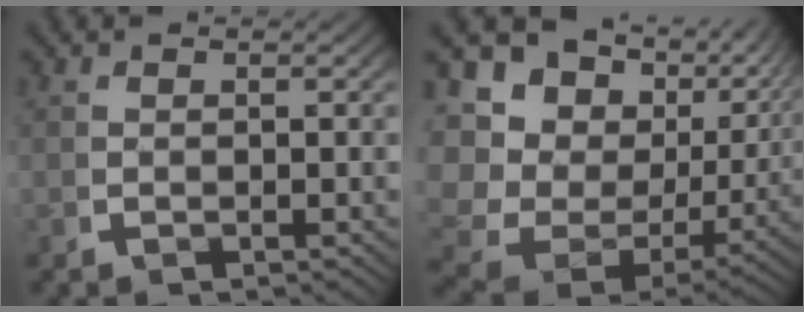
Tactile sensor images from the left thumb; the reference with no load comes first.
{"total": 15.6, "force": [1.4, 11.7, 10.2], "torque": [-0.199, -0.017, 0.013]}